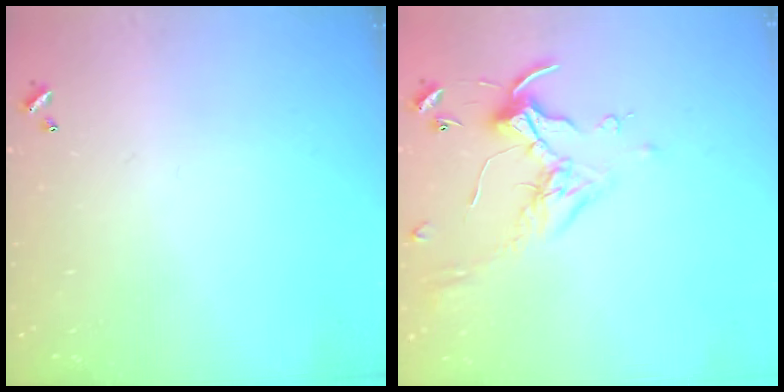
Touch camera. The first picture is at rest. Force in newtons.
{"total": 0.5, "press": 0.4, "slide": 0.4}